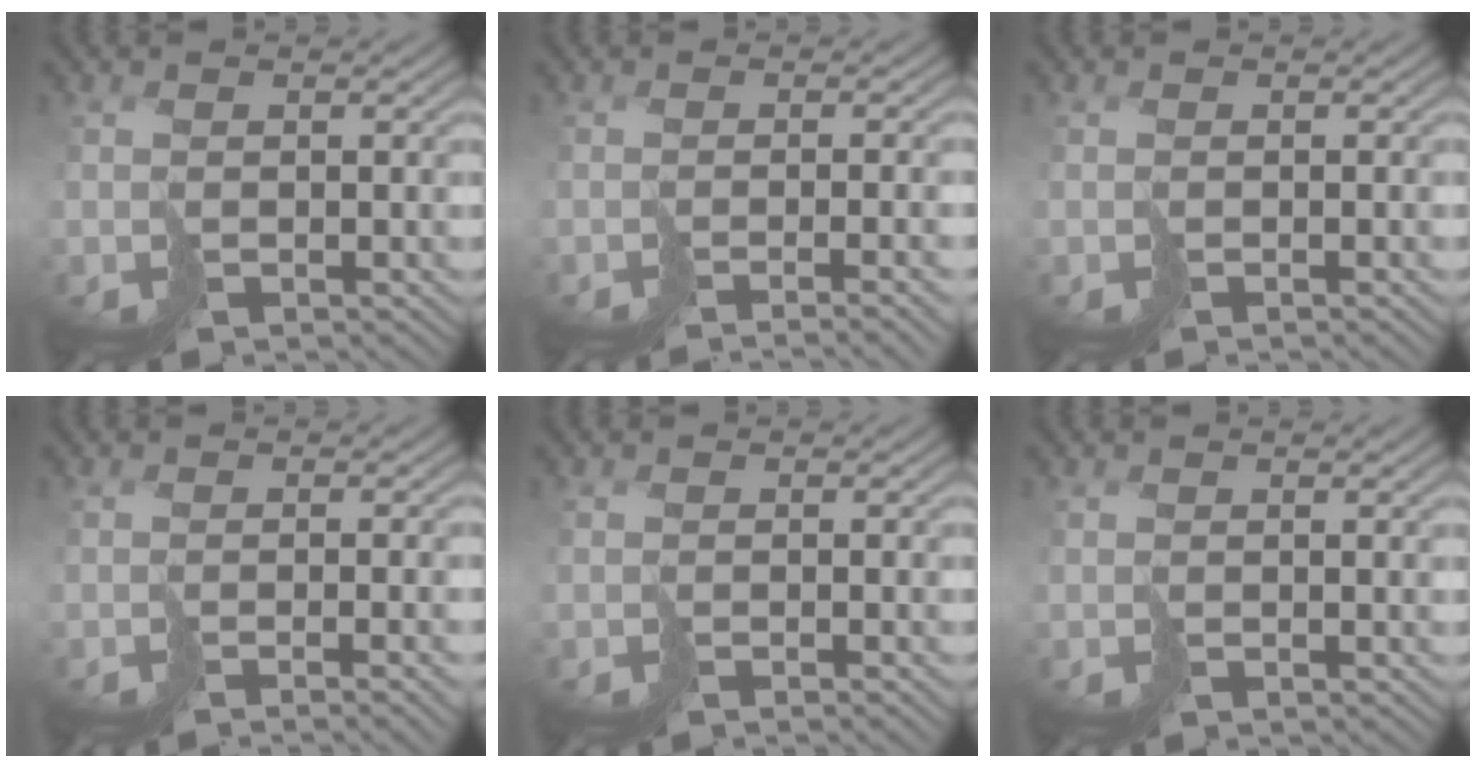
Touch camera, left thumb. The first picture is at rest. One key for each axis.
{"total": 5.4, "fx": -2.5, "fy": 1.1, "fz": 4.6, "tx": -0.052, "ty": -0.005, "tz": -0.030}
{"total": 0.6, "fx": -0.3, "fy": -0.1, "fz": 0.5, "tx": -0.005, "ty": 0.002, "tz": -0.009}
{"total": 4.3, "fx": -1.5, "fy": 1.1, "fz": 3.9, "tx": -0.041, "ty": -0.004, "tz": -0.020}
{"total": 0.8, "fx": -0.3, "fy": 0.0, "fz": 0.8, "tx": -0.007, "ty": 0.001, "tz": -0.012}
{"total": 1.0, "fx": 0.3, "fy": 0.1, "fz": 0.9, "tx": -0.015, "ty": 0.000, "tz": 0.004}